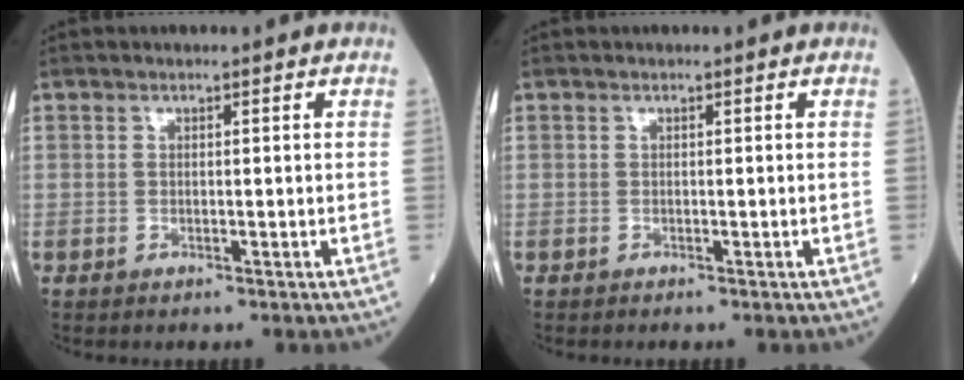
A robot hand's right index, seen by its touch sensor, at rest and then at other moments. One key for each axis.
{"total": 0.0}